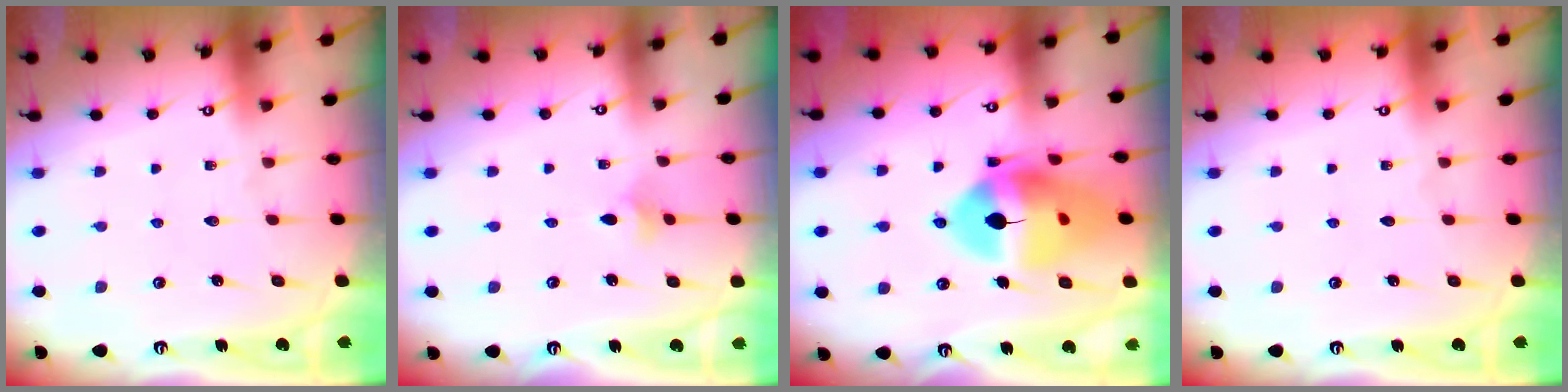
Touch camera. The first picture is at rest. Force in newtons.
{"total": 3.0, "press": 2.9, "slide": 0.7}
{"total": 17.5, "press": 17.4, "slide": 1.8}
{"total": 0.0}